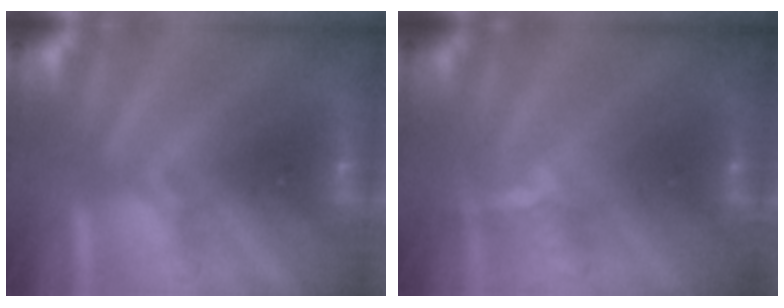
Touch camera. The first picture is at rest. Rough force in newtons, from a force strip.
{"total": 4.9}